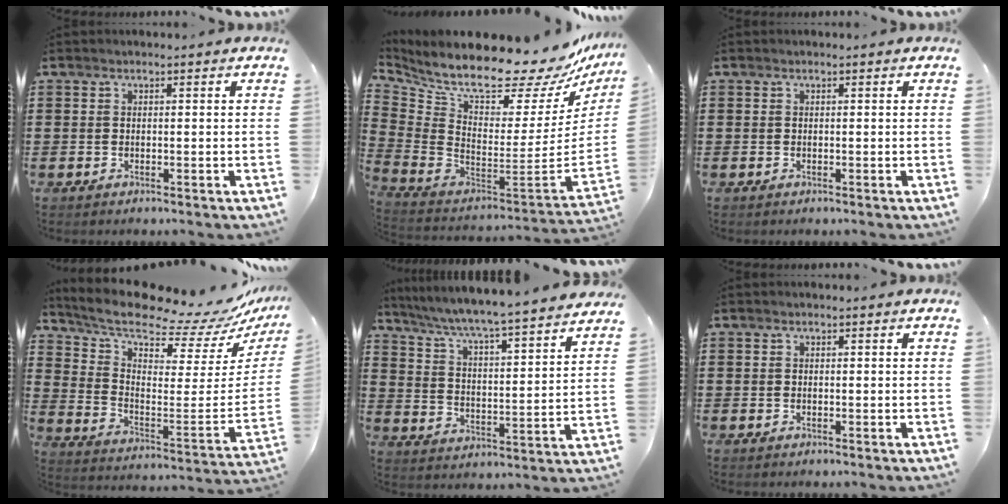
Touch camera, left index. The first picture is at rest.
{"total": 12.9, "force": [10.4, 2.9, 7.0], "torque": [-0.141, -0.084, 0.169]}
{"total": 0.0}
{"total": 9.9, "force": [8.5, 1.6, 4.8], "torque": [-0.109, -0.080, 0.136]}
{"total": 5.2, "force": [4.7, -0.8, 2.0], "torque": [-0.060, -0.047, 0.070]}
{"total": 0.0}